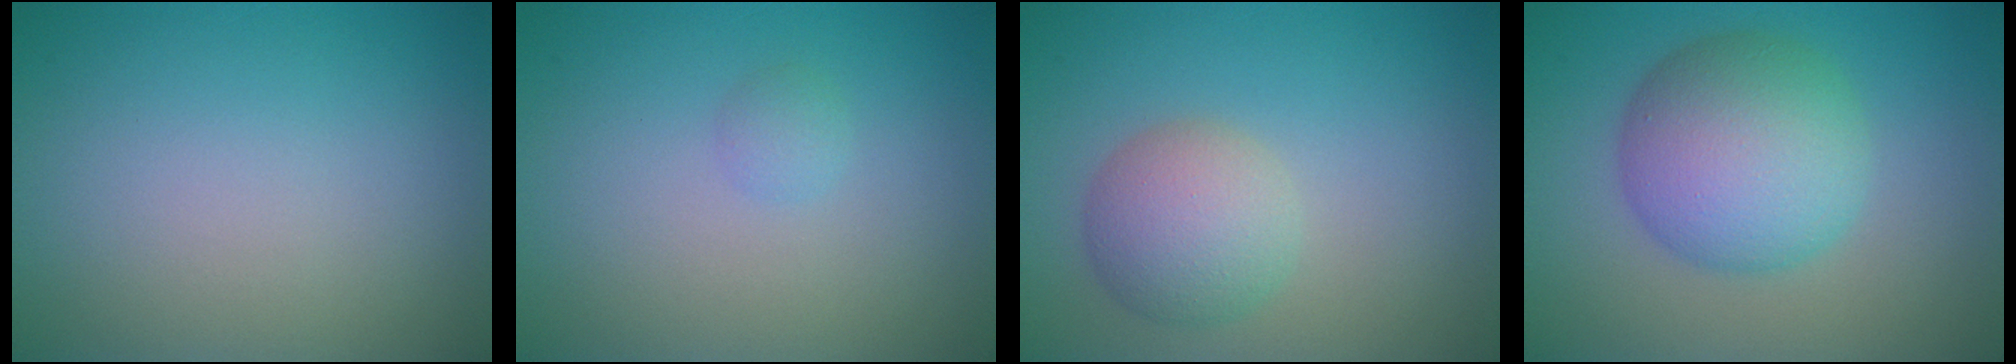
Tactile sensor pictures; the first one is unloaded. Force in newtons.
{"total": 0.8, "press": 0.8, "slide": 0.0}
{"total": 4.0, "press": 4.0, "slide": 0.1}
{"total": 7.5, "press": 7.5, "slide": 0.0}